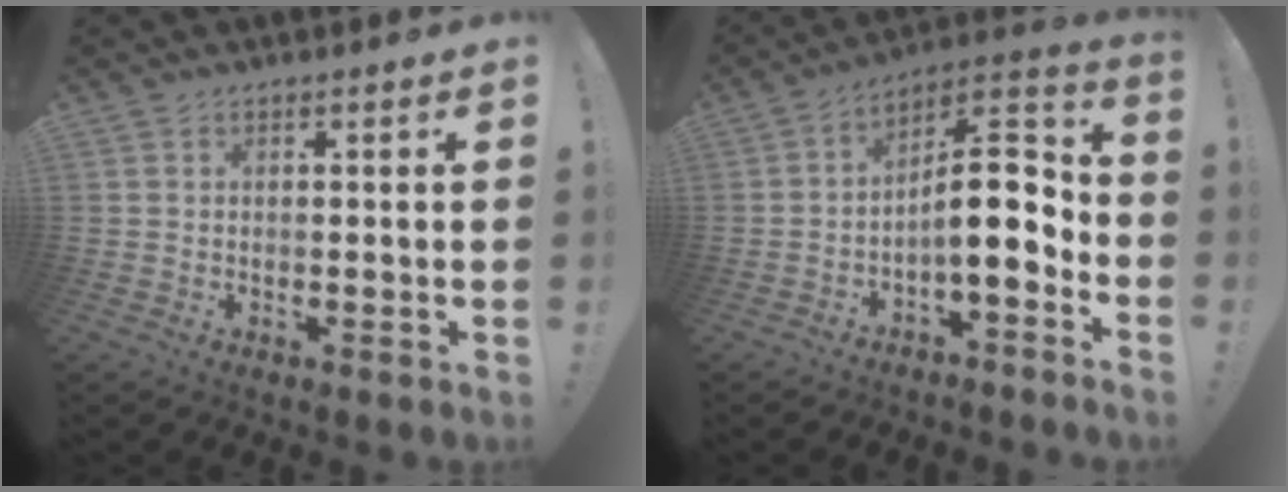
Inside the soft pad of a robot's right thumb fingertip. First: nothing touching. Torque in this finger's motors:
{"motor_torque": [1.54, 1.63, 1.31, -1.32, 0.02]}